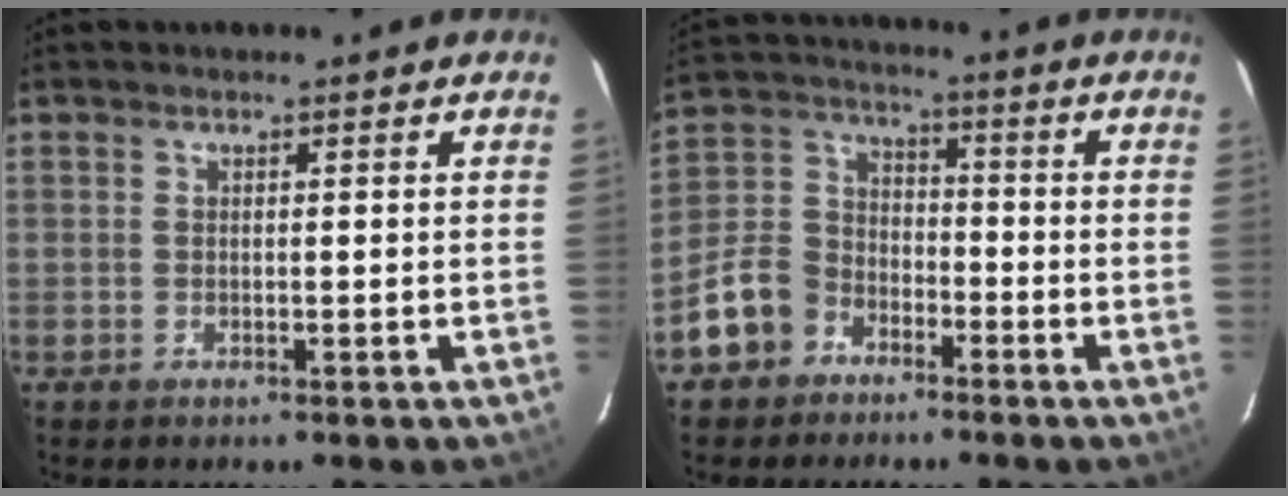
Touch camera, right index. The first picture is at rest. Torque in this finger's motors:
{"motor_torque": [0.26, -0.20, -0.16, -0.21]}